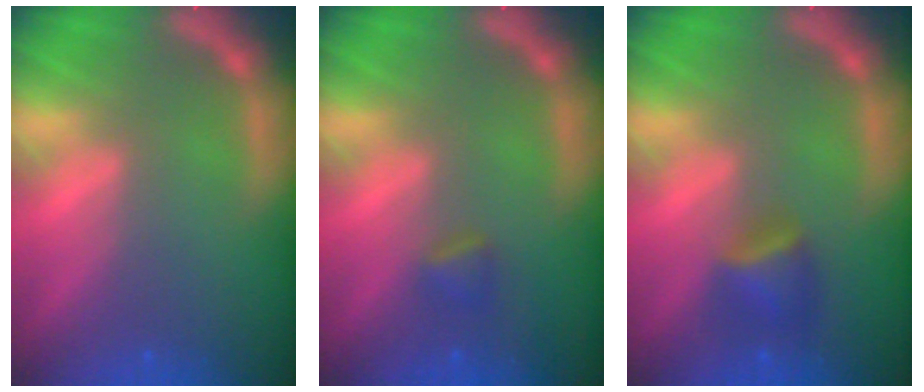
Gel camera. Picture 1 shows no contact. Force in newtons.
{"total": 1.4}
{"total": 2.9}